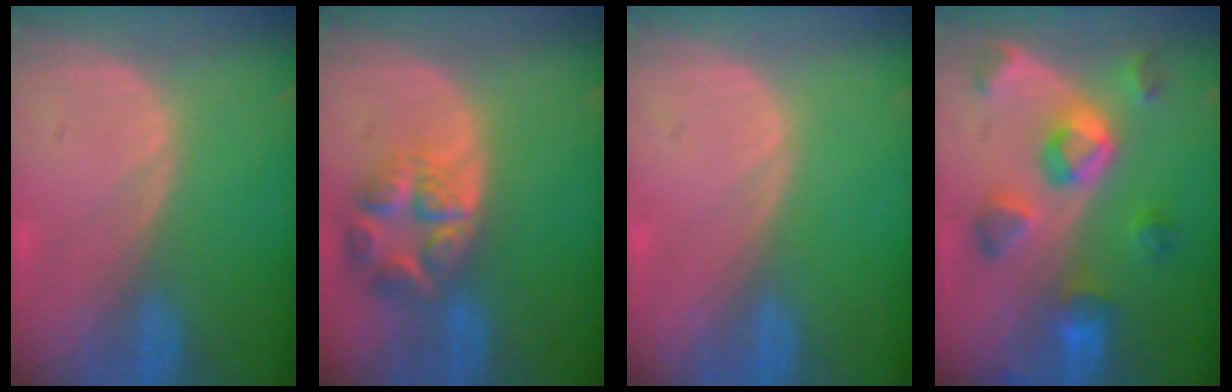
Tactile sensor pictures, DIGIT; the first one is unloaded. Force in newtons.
{"total": 7.8, "press": 6.8, "slide": 3.7}
{"total": 0.0}
{"total": 8.4, "press": 8.1, "slide": 2.3}